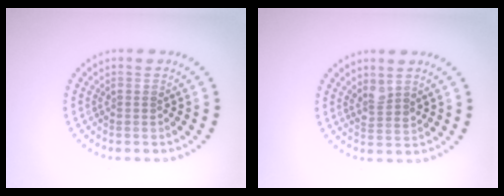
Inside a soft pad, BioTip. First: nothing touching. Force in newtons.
{"total": 1.7, "press": 1.4, "slide": 0.9}